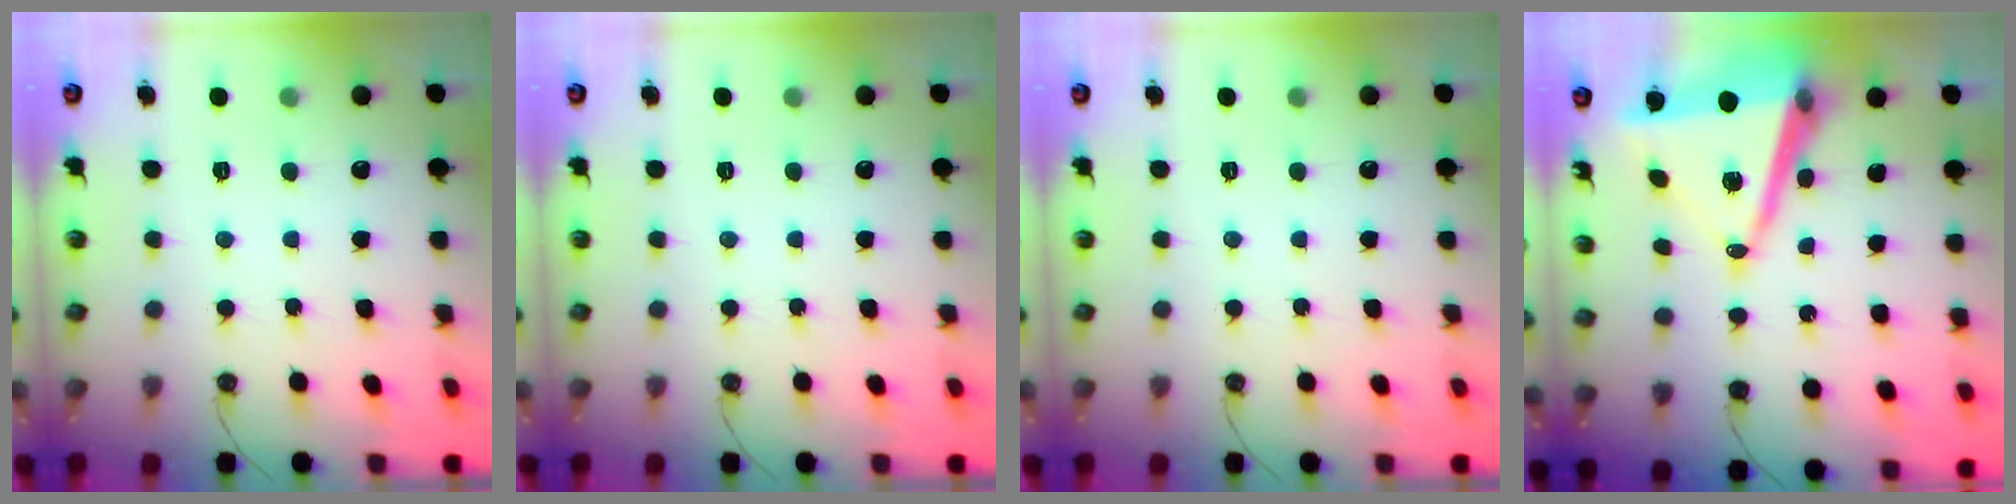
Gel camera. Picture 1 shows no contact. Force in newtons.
{"total": 0.0}
{"total": 0.0}
{"total": 15.5, "press": 15.0, "slide": 4.0}